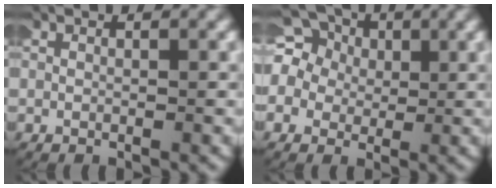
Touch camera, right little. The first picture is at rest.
{"total": 11.1, "force": [2.7, 9.7, 4.7], "torque": [-0.126, -0.001, 0.023]}